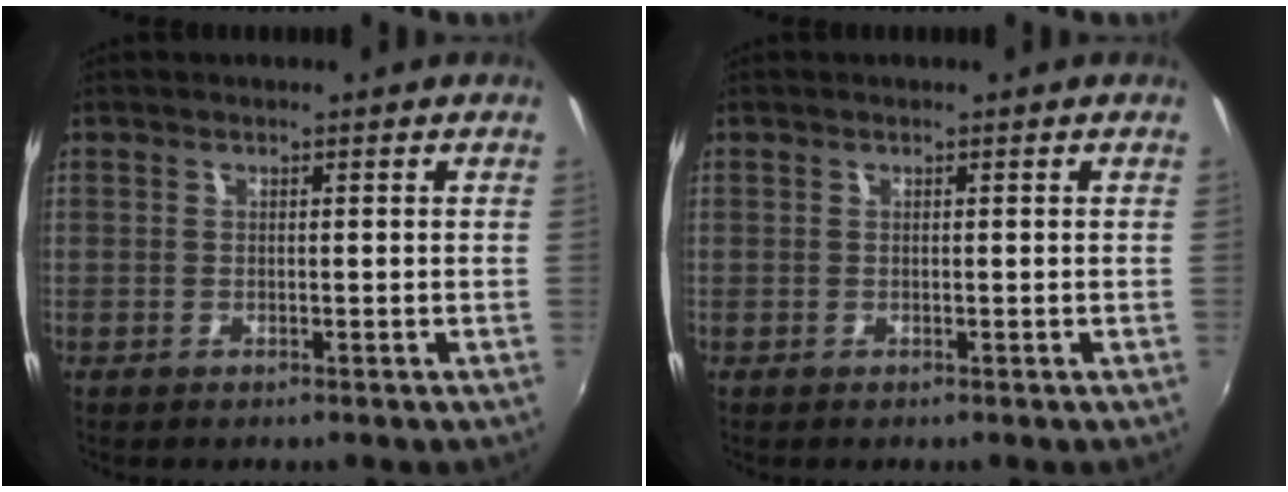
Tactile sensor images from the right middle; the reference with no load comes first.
{"total": 0.0}